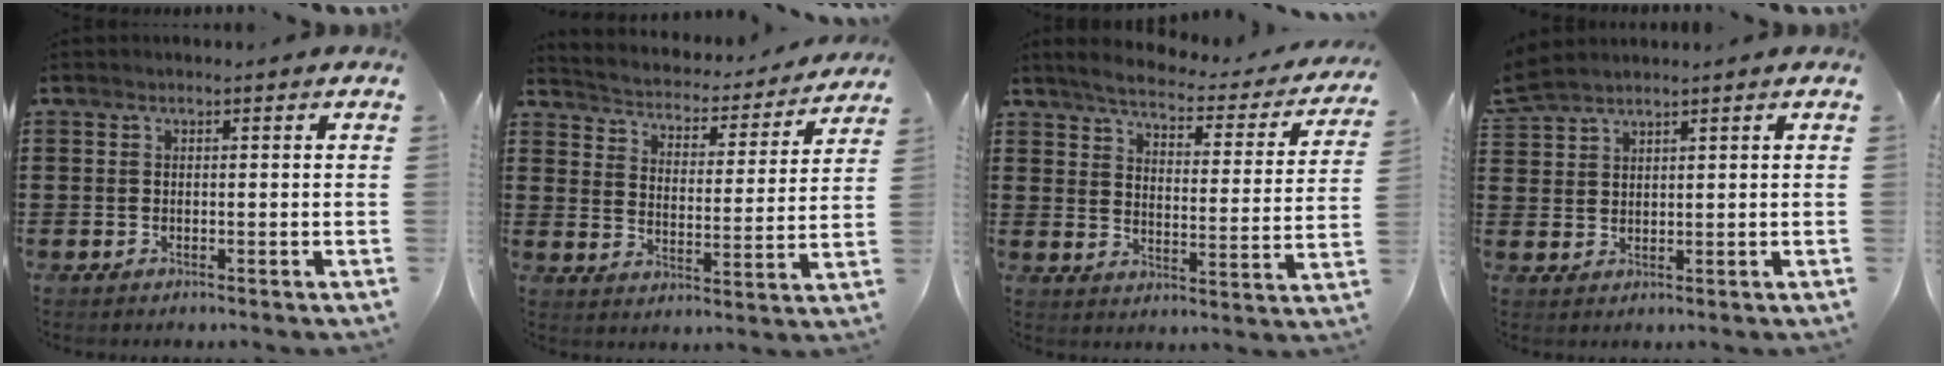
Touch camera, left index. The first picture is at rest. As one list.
[{"total": 2.8, "force": [2.7, 0.3, 0.1], "torque": [-0.023, -0.032, 0.036]}, {"total": 3.9, "force": [3.5, 0.4, 1.6], "torque": [-0.055, -0.025, 0.052]}, {"total": 3.0, "force": [2.8, 0.5, 1.0], "torque": [-0.029, -0.001, 0.053]}]